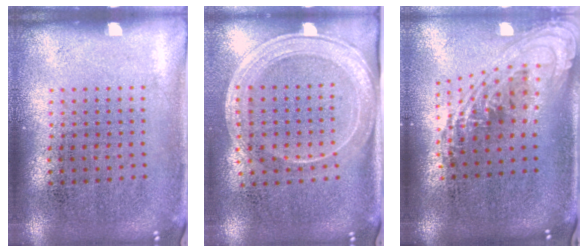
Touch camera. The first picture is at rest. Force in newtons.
{"total": 2.0, "press": 1.7, "slide": 1.1}
{"total": 2.3, "press": 1.7, "slide": 1.6}